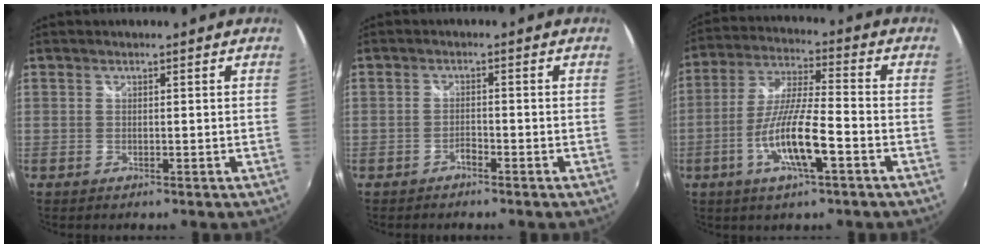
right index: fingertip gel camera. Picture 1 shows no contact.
{"total": 1.4, "force": [-1.2, 0.3, 0.5], "torque": [-0.009, 0.002, -0.023]}
{"total": 12.2, "force": [-4.9, 1.7, 11.0], "torque": [-0.223, -0.005, -0.093]}